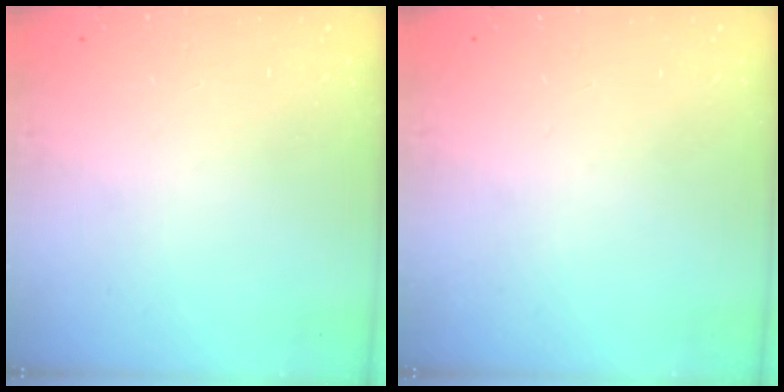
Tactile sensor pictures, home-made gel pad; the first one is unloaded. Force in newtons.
{"total": 0.0}